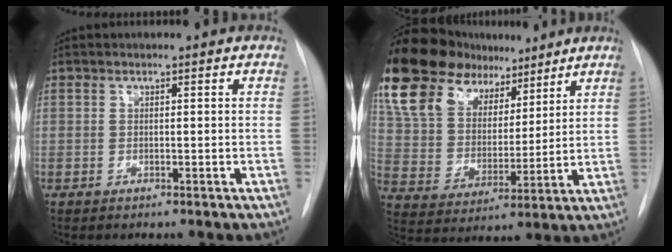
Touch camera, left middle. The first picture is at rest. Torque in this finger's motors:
{"motor_torque": [0.90, -0.82, 1.05, 0.21]}